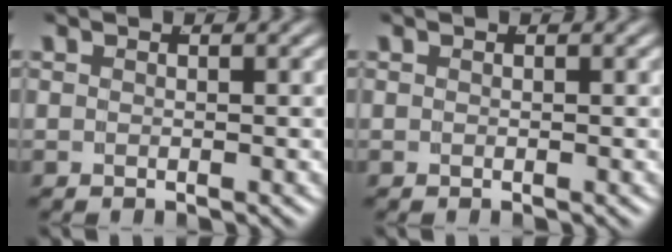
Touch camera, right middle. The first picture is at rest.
{"total": 0.0}